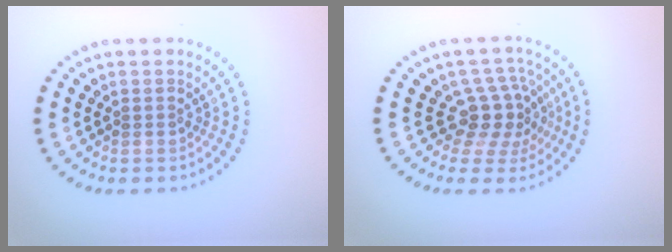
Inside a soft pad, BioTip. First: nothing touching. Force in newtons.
{"total": 3.7, "press": 2.8, "slide": 2.4}